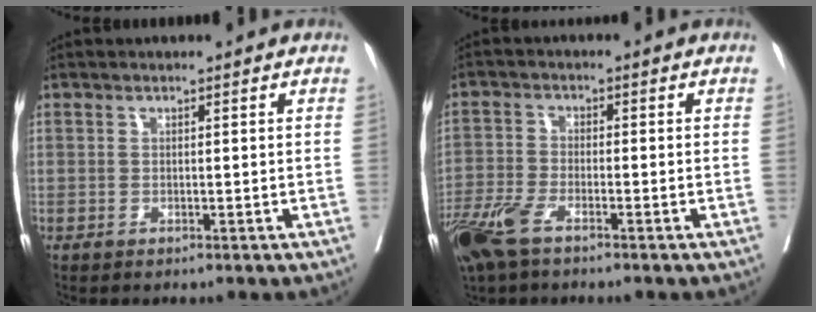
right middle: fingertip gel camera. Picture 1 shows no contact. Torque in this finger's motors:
{"motor_torque": [0.67, -0.82, 0.17, 0.06]}